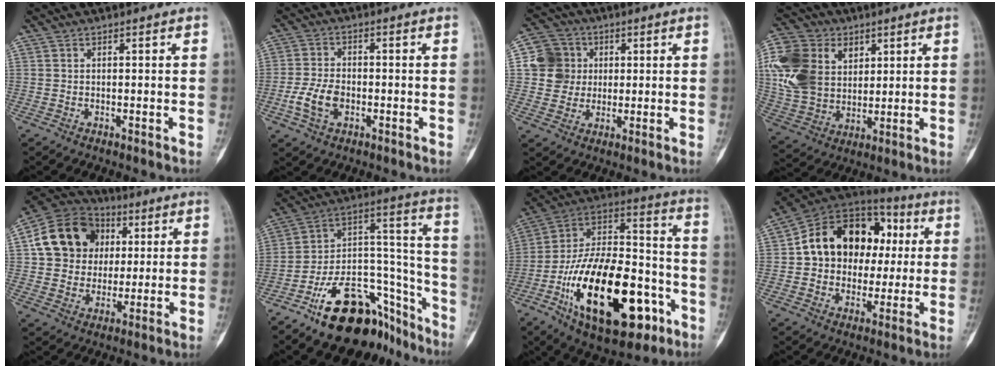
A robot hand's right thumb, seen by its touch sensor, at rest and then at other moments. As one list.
[{"total": 6.5, "force": [-2.0, 4.1, 4.6], "torque": [-0.095, 0.012, -0.040]}, {"total": 8.5, "force": [1.1, 8.3, 1.8], "torque": [0.006, 0.010, 0.014]}, {"total": 21.3, "force": [5.7, 16.4, 12.4], "torque": [-0.255, 0.009, 0.109]}, {"total": 16.6, "force": [3.8, 14.1, 7.8], "torque": [-0.113, 0.012, 0.065]}, {"total": 24.8, "force": [-16.0, 12.2, 14.4], "torque": [-0.164, 0.130, -0.253]}, {"total": 31.6, "force": [-12.0, 15.1, 25.0], "torque": [-0.435, 0.056, -0.184]}, {"total": 19.7, "force": [2.3, 15.2, 12.3], "torque": [-0.150, 0.036, 0.037]}]